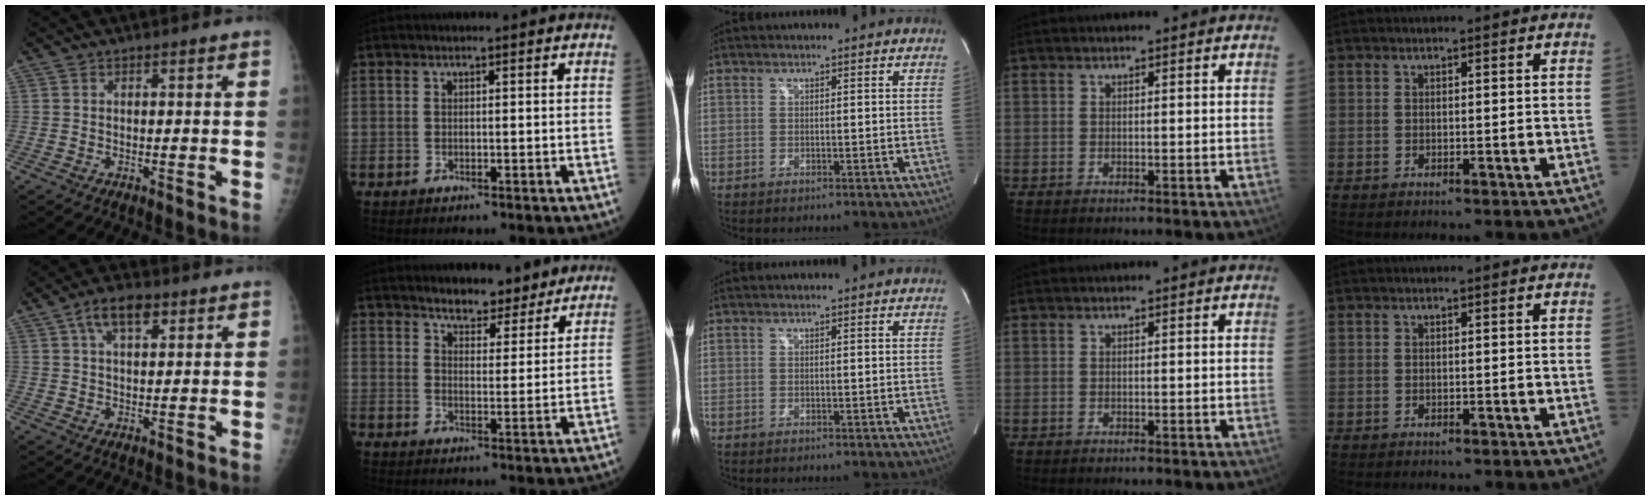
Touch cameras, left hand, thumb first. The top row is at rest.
{"thumb": {"total": 6.5, "force": [3.2, 3.0, 4.8], "torque": [-0.076, 0.001, 0.053]}, "index": {"total": 7.0, "force": [6.3, 2.4, 2.0], "torque": [-0.024, 0.004, 0.086]}}